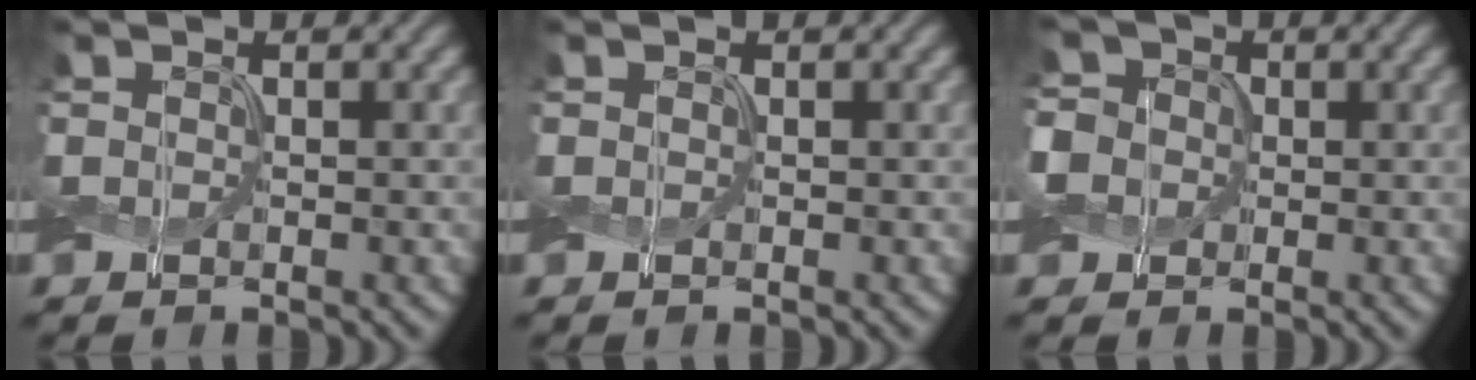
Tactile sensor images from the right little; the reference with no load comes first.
{"total": 0.0}
{"total": 6.7, "force": [1.5, 5.9, 2.7], "torque": [-0.064, 0.031, 0.001]}